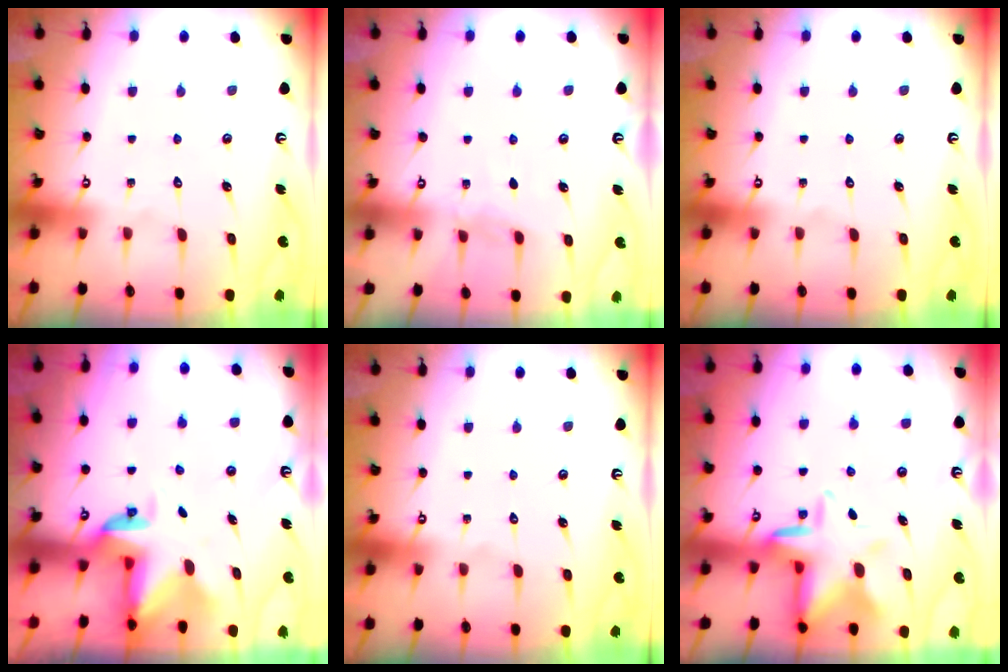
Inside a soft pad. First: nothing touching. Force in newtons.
{"total": 3.4, "press": 3.3, "slide": 0.5}
{"total": 0.0}
{"total": 5.1, "press": 5.1, "slide": 0.4}
{"total": 0.0}
{"total": 9.5, "press": 9.1, "slide": 2.7}